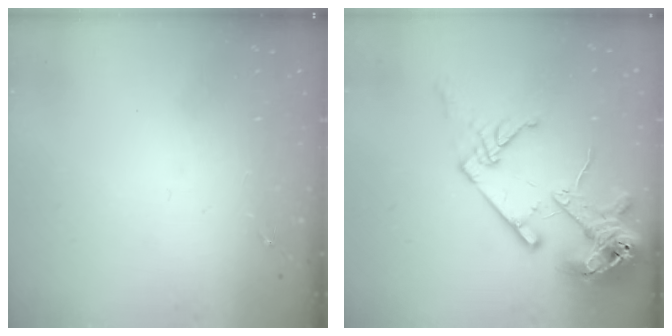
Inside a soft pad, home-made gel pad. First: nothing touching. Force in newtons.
{"total": 18.6, "press": 18.4, "slide": 2.2}